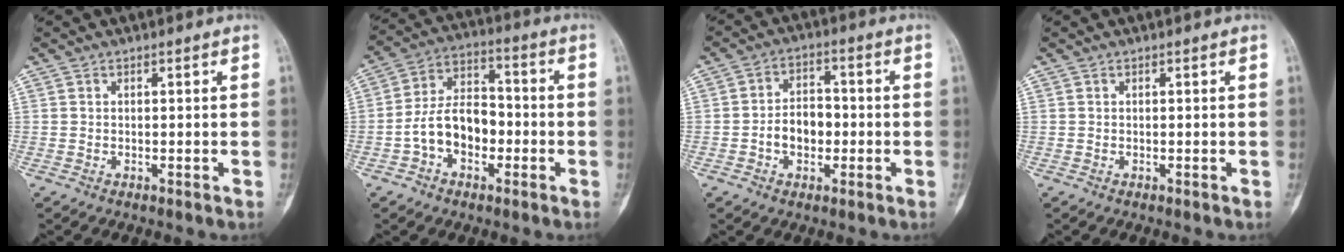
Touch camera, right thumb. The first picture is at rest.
{"total": 11.2, "force": [-3.1, 7.6, 7.7], "torque": [-0.120, 0.046, -0.064]}
{"total": 7.0, "force": [-1.4, 4.9, 4.7], "torque": [-0.057, 0.024, -0.031]}
{"total": 0.0}